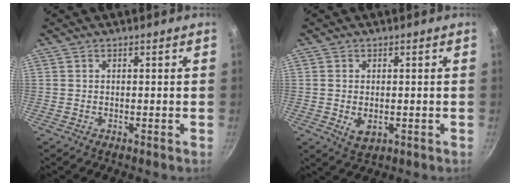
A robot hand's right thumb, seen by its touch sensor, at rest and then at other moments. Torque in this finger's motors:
{"motor_torque": [-0.32, 0.23, -0.10, 0.04, 0.01]}